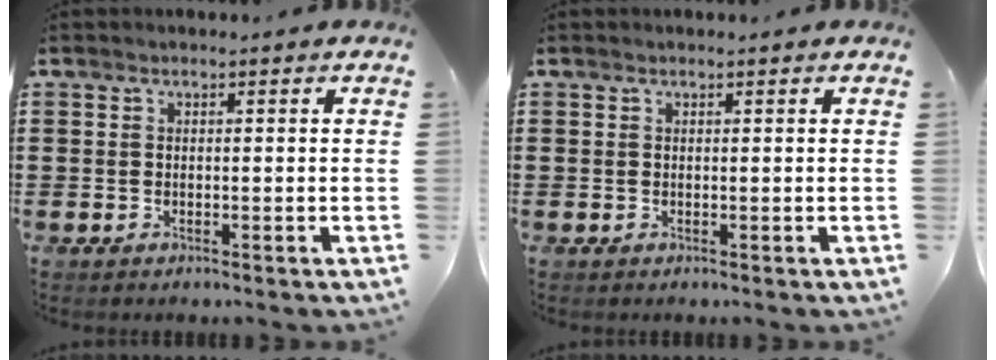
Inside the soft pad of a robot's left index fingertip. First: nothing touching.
{"total": 0.0}